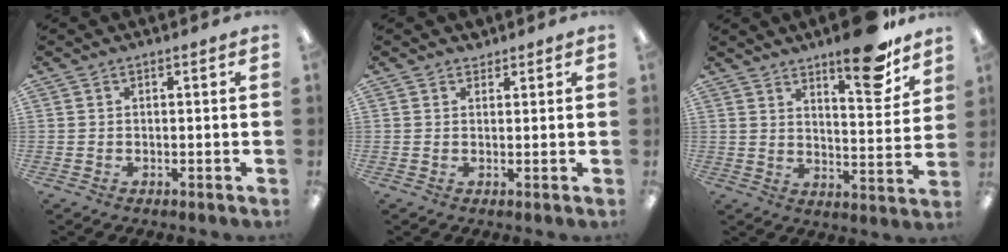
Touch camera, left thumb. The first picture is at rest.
{"total": 1.7, "force": [1.5, 0.9, 0.2], "torque": [0.003, -0.004, 0.027]}
{"total": 14.9, "force": [11.1, 4.2, 9.0], "torque": [-0.106, -0.078, 0.178]}